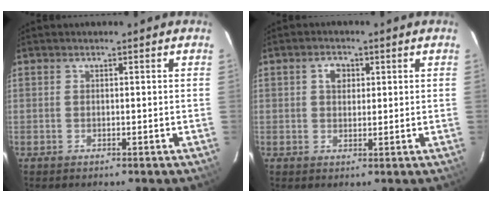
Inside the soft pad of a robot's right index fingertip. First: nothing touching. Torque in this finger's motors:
{"motor_torque": [0.17, -0.09, 0.15, 0.04]}